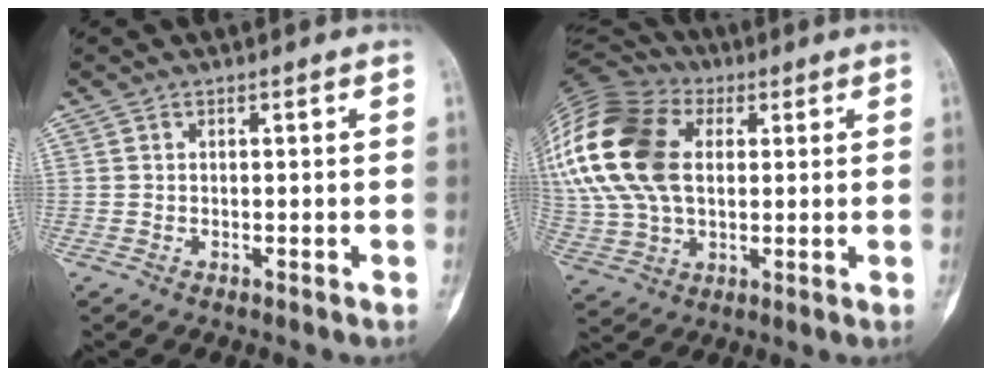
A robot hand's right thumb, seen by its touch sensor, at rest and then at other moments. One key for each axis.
{"total": 26.5, "fx": 6.0, "fy": 17.2, "fz": 19.2, "tx": -0.449, "ty": 0.034, "tz": 0.113}